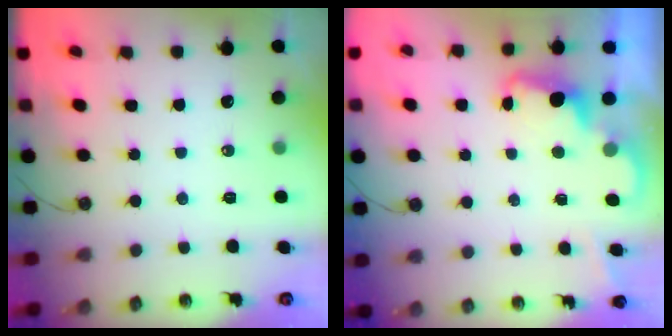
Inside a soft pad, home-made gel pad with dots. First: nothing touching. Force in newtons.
{"total": 2.5, "press": 2.4, "slide": 0.5}